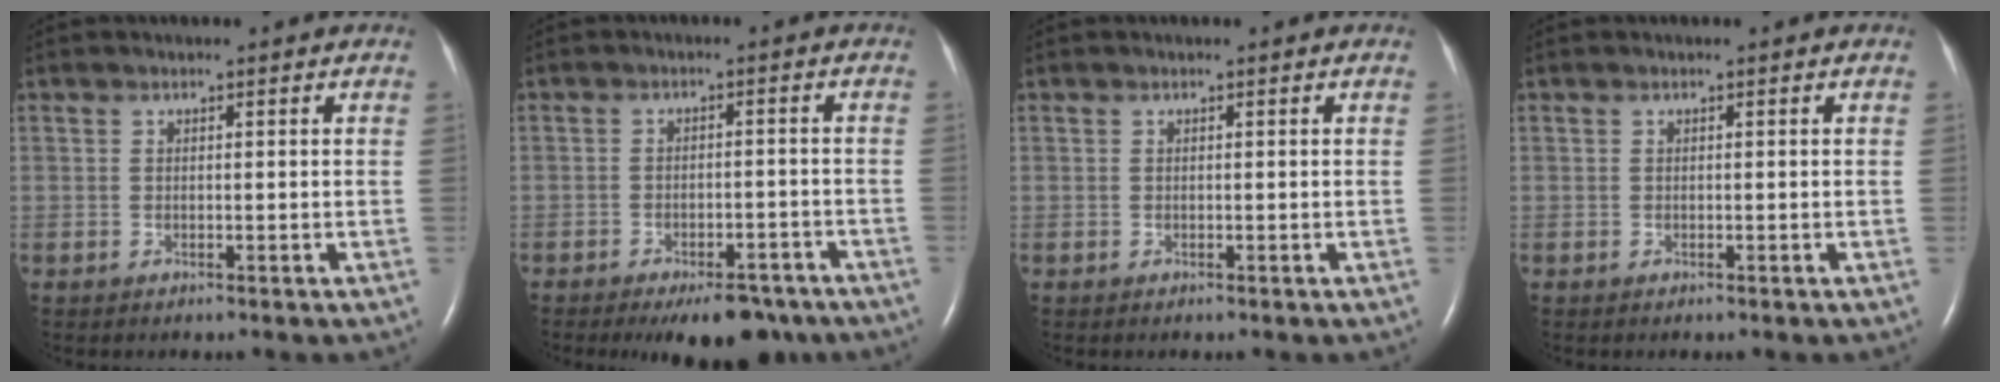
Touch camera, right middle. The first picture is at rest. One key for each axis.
{"total": 9.2, "fx": -7.0, "fy": 3.6, "fz": 4.8, "tx": -0.057, "ty": 0.002, "tz": -0.099}
{"total": 0.0}
{"total": 0.0}